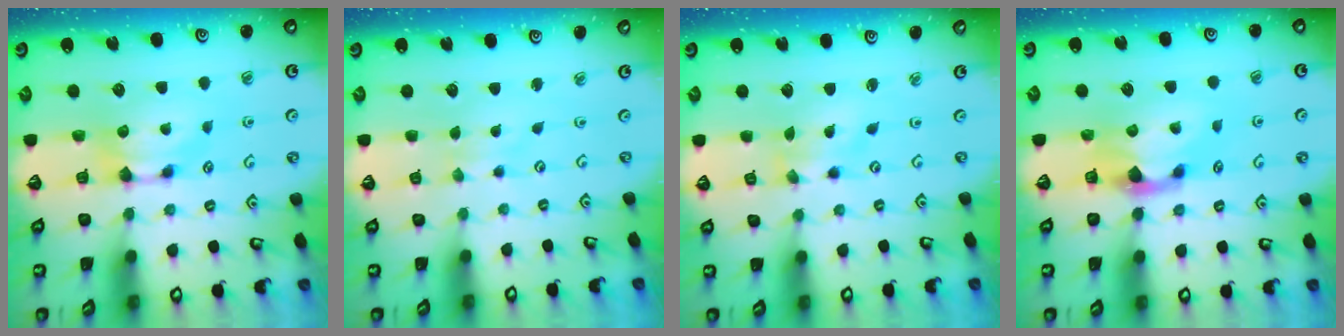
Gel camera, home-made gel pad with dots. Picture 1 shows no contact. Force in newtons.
{"total": 2.0, "press": 2.0, "slide": 0.1}
{"total": 2.2, "press": 2.0, "slide": 1.0}
{"total": 2.2, "press": 1.8, "slide": 1.2}